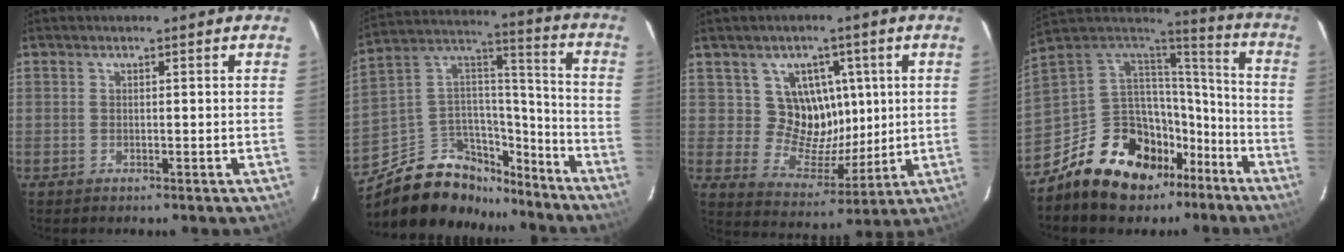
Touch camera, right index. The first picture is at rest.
{"total": 20.0, "force": [-14.1, 11.6, 8.0], "torque": [-0.176, 0.081, -0.214]}
{"total": 10.6, "force": [3.0, 9.4, 3.7], "torque": [-0.064, -0.006, 0.061]}
{"total": 19.8, "force": [-11.9, 12.6, 9.4], "torque": [-0.195, 0.028, -0.182]}